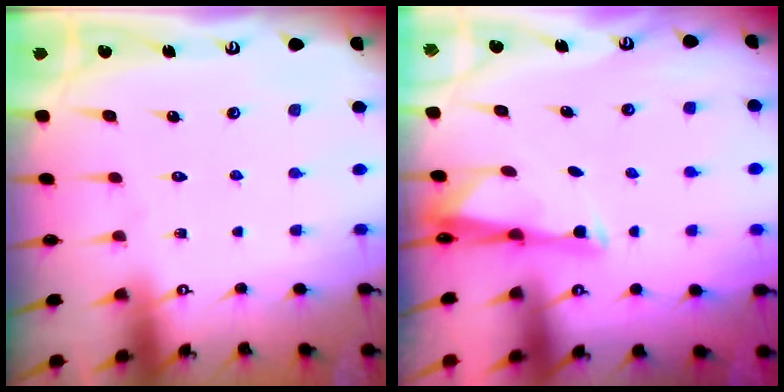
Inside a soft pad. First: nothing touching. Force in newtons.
{"total": 3.0, "press": 2.9, "slide": 0.6}